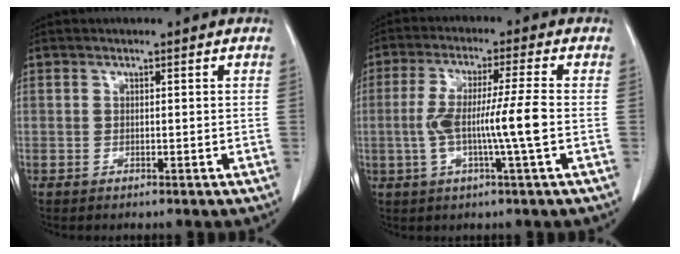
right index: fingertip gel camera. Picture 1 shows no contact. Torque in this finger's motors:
{"motor_torque": [1.42, -0.27, 0.74, 0.21]}